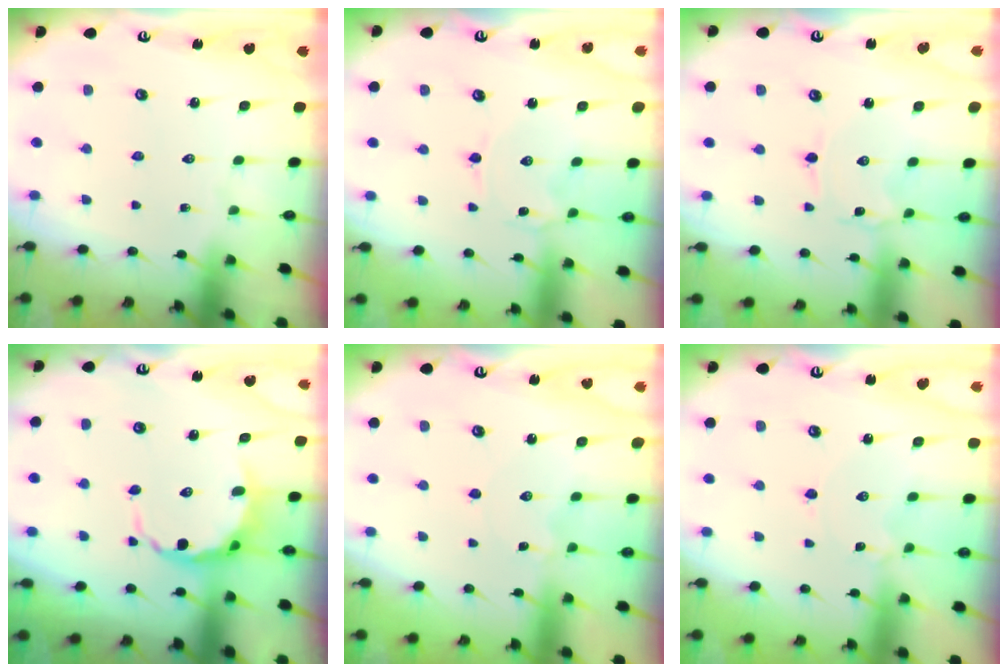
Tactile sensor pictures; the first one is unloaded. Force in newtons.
{"total": 2.0, "press": 2.0, "slide": 0.2}
{"total": 0.7, "press": 0.7, "slide": 0.1}
{"total": 6.4, "press": 6.0, "slide": 2.3}
{"total": 1.0, "press": 1.0, "slide": 0.3}
{"total": 0.0}